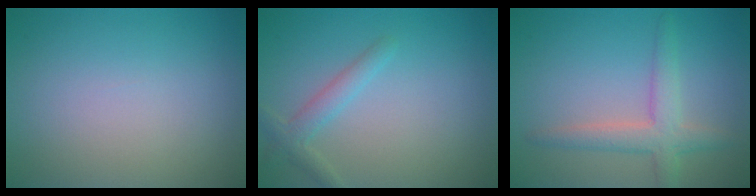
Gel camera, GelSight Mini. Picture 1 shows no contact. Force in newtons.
{"total": 2.0, "press": 2.0, "slide": 0.1}
{"total": 3.4, "press": 3.4, "slide": 0.2}